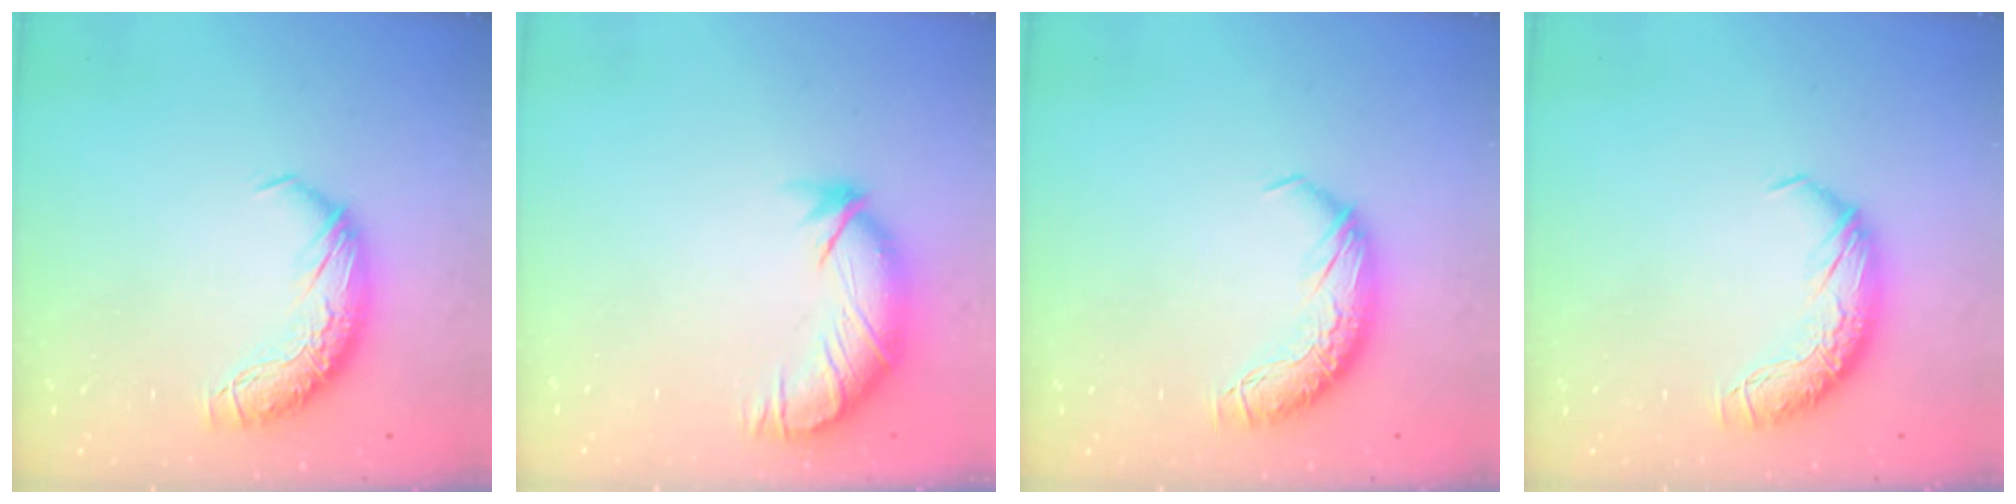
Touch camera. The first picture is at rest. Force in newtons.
{"total": 3.9, "press": 3.3, "slide": 2.0}
{"total": 0.0}
{"total": 0.0}